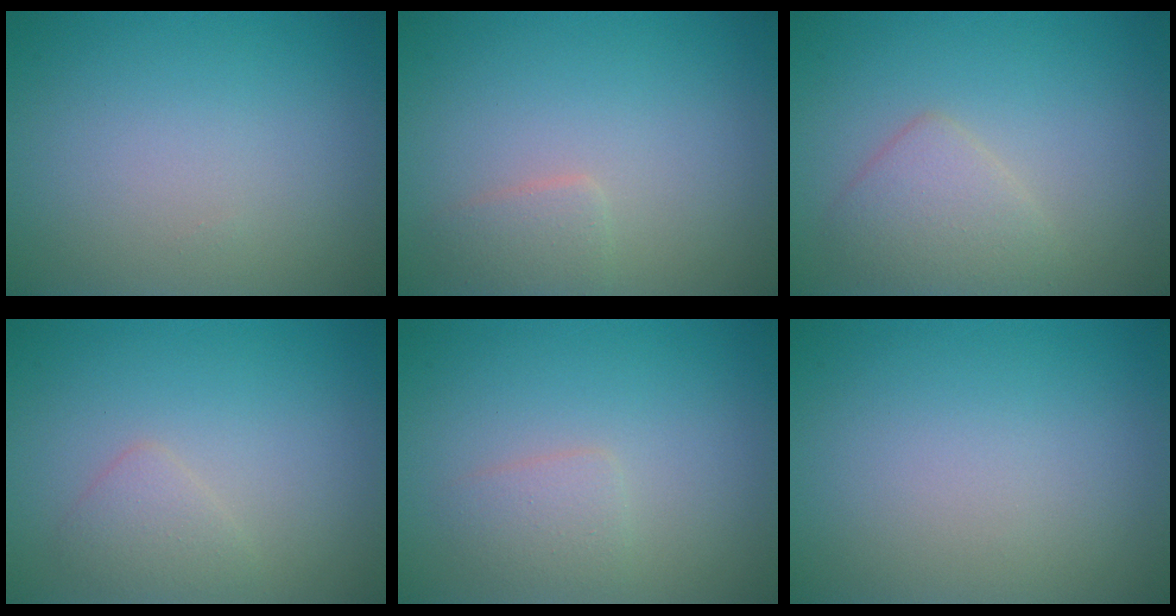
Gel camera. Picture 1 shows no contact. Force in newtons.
{"total": 1.5, "press": 1.5, "slide": 0.1}
{"total": 2.7, "press": 2.7, "slide": 0.2}
{"total": 1.5, "press": 1.5, "slide": 0.1}
{"total": 1.5, "press": 1.5, "slide": 0.1}
{"total": 0.0}